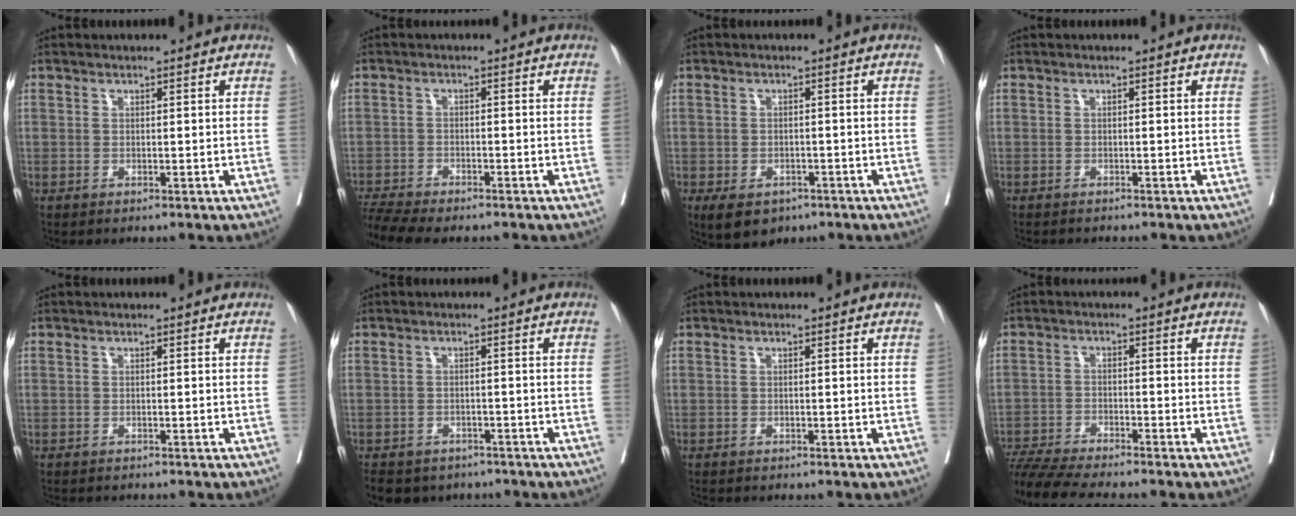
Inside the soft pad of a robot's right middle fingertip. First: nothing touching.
{"total": 7.7, "force": [-7.1, 0.6, 3.0], "torque": [-0.055, -0.008, -0.117]}
{"total": 6.3, "force": [-4.2, 3.8, 2.9], "torque": [-0.047, -0.005, -0.057]}
{"total": 2.1, "force": [-2.0, 0.2, 0.6], "torque": [-0.016, -0.006, -0.025]}
{"total": 3.2, "force": [-3.0, 0.5, 1.0], "torque": [-0.018, -0.008, -0.041]}
{"total": 9.8, "force": [-8.3, 4.7, 2.3], "torque": [-0.050, -0.002, -0.103]}
{"total": 2.5, "force": [-2.3, 0.3, 0.9], "torque": [-0.021, -0.007, -0.030]}
{"total": 10.9, "force": [-10.0, -0.1, 4.4], "torque": [-0.075, -0.017, -0.166]}